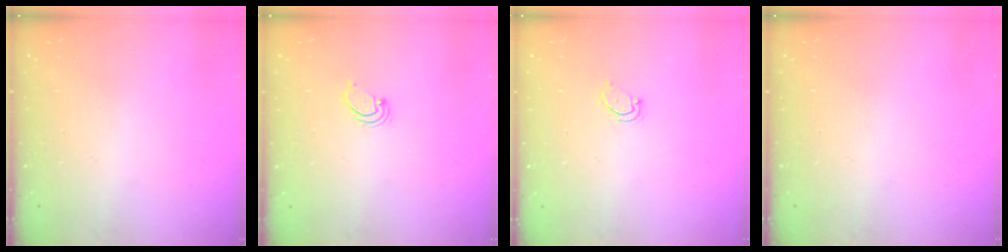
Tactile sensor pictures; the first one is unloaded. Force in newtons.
{"total": 2.2, "press": 2.2, "slide": 0.2}
{"total": 2.7, "press": 2.7, "slide": 0.3}
{"total": 0.0}